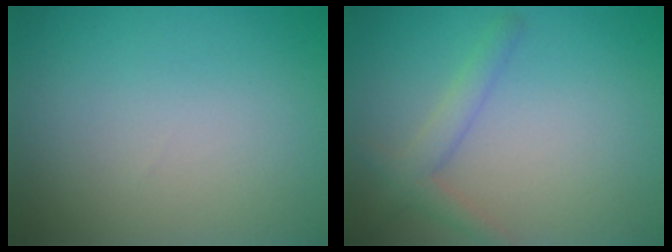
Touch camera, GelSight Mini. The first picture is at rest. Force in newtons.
{"total": 2.4, "press": 2.4, "slide": 0.2}